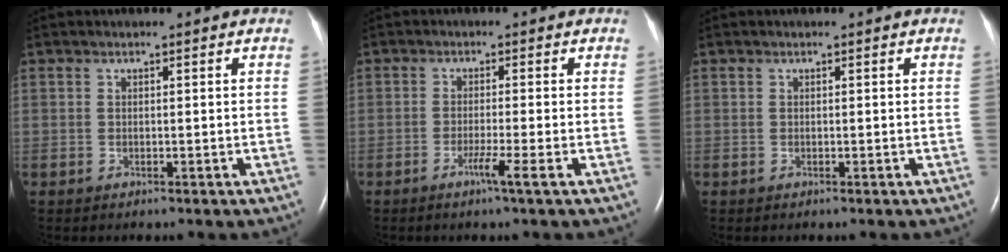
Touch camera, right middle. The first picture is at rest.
{"total": 2.8, "force": [-1.5, -0.8, 2.3], "torque": [-0.044, -0.007, -0.029]}
{"total": 0.0}